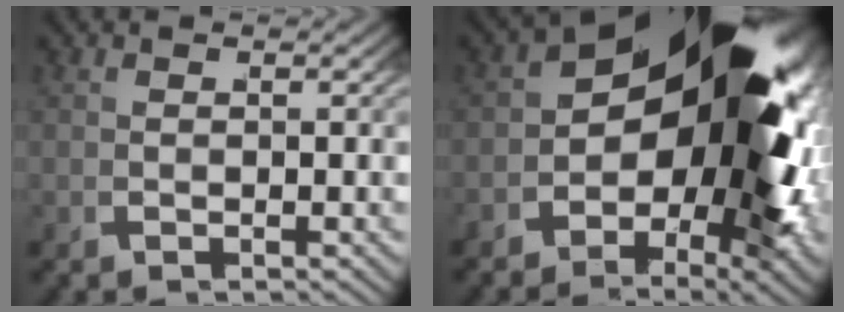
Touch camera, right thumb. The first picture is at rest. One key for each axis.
{"total": 20.4, "fx": -0.1, "fy": 11.8, "fz": 16.7, "tx": -0.244, "ty": -0.029, "tz": 0.004}